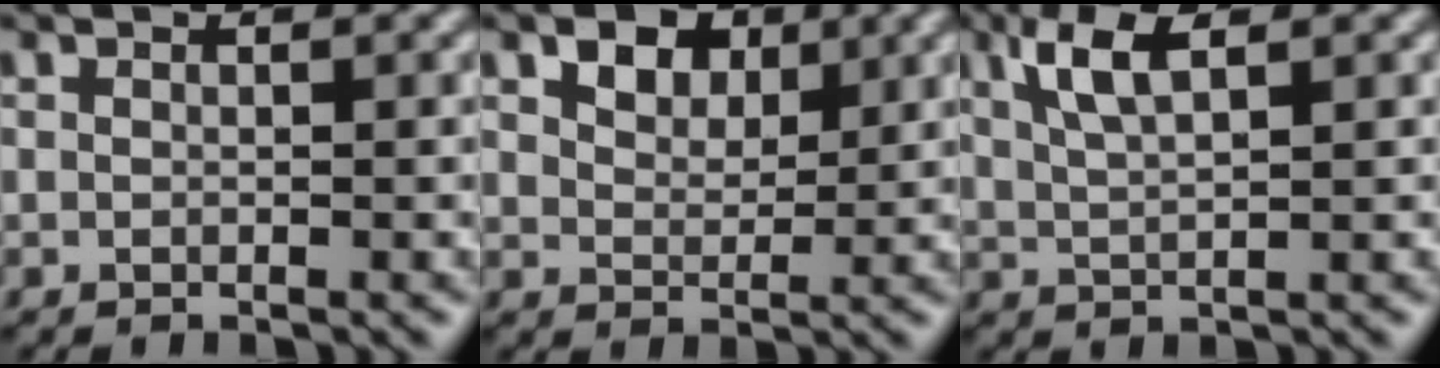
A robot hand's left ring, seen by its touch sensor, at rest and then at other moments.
{"total": 4.0, "force": [2.4, 2.4, 2.1], "torque": [-0.037, -0.003, 0.033]}
{"total": 3.8, "force": [2.0, 1.2, 3.1], "torque": [-0.066, 0.003, 0.038]}